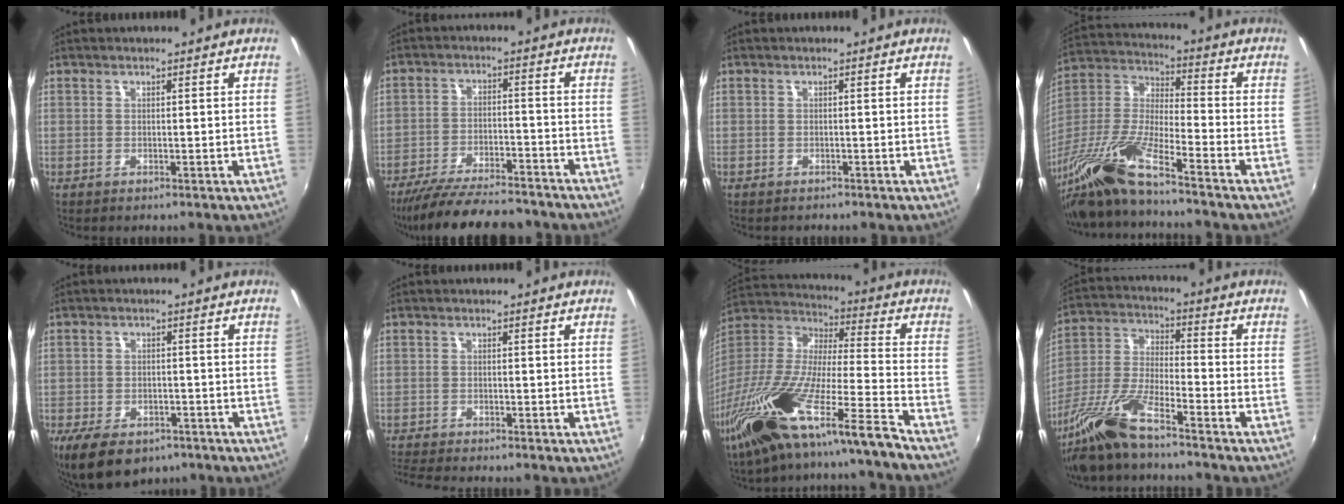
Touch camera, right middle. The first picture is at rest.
{"total": 16.9, "force": [-14.6, 3.8, 7.5], "torque": [-0.156, -0.022, -0.225]}
{"total": 0.8, "force": [-0.7, 0.4, 0.0], "torque": [-0.004, 0.001, -0.010]}
{"total": 16.2, "force": [-12.3, 0.6, 10.6], "torque": [-0.219, -0.028, -0.248]}
{"total": 10.6, "force": [-7.0, 5.5, 5.8], "torque": [-0.126, -0.025, -0.108]}
{"total": 5.4, "force": [-5.1, -0.1, 1.8], "torque": [-0.053, -0.024, -0.093]}
{"total": 25.8, "force": [-18.5, 0.9, 18.0], "torque": [-0.317, -0.068, -0.337]}
{"total": 13.0, "force": [-9.8, 2.1, 8.3], "torque": [-0.192, -0.005, -0.201]}